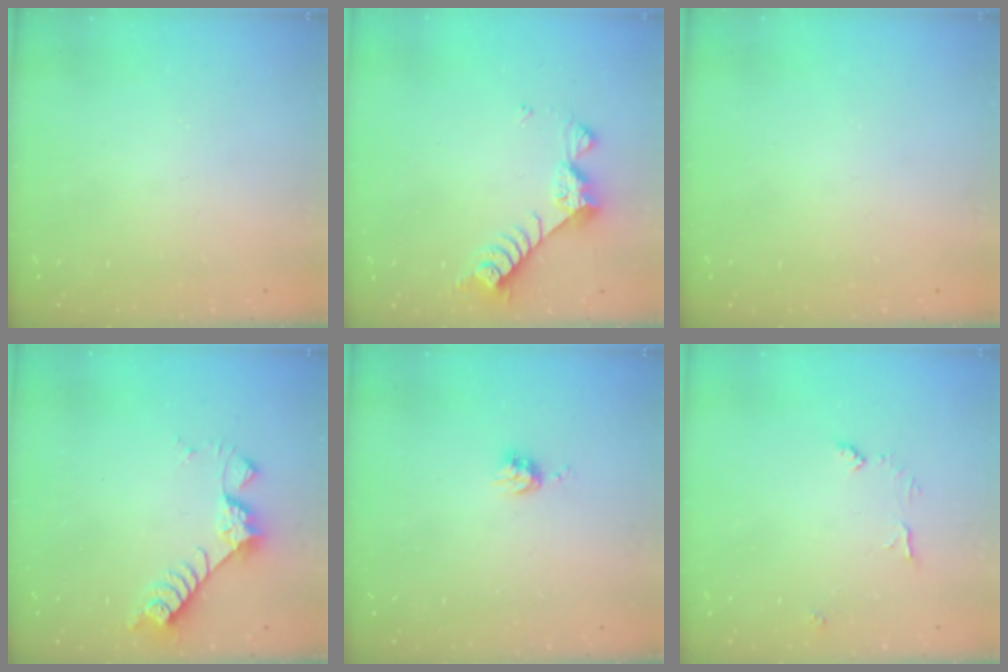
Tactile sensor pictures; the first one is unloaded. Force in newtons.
{"total": 8.3, "press": 8.3, "slide": 0.5}
{"total": 0.0}
{"total": 7.0, "press": 7.0, "slide": 0.5}
{"total": 4.2, "press": 4.1, "slide": 0.6}
{"total": 6.8, "press": 6.8, "slide": 0.4}